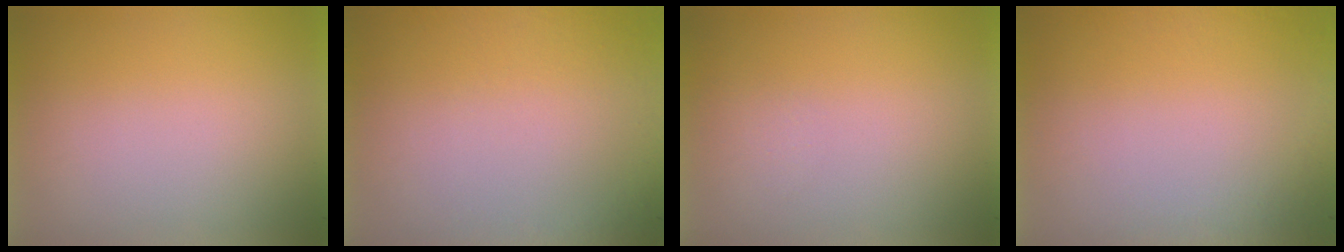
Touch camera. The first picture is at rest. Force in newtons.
{"total": 5.3}
{"total": 1.3}
{"total": 4.8}